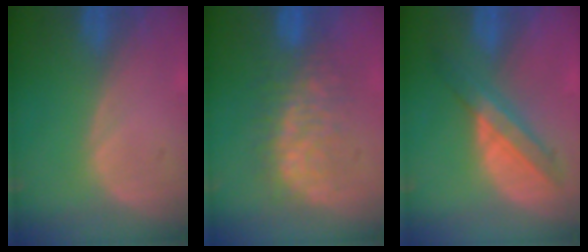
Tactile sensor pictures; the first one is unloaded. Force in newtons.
{"total": 7.8, "press": 7.7, "slide": 1.4}
{"total": 5.8, "press": 5.8, "slide": 0.4}